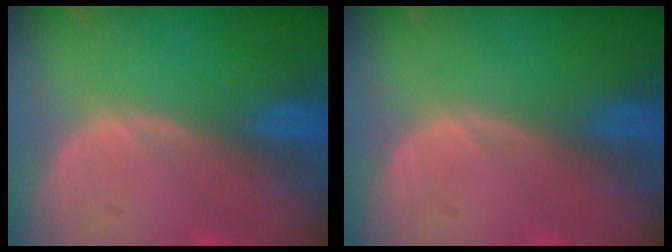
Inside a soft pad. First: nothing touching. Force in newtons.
{"total": 0.0}